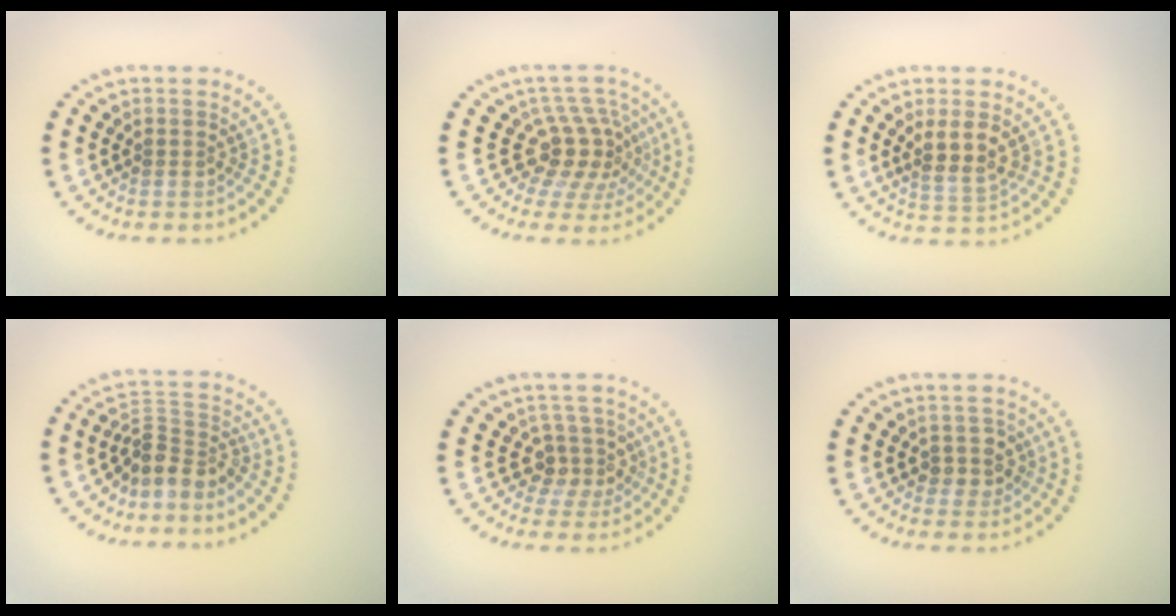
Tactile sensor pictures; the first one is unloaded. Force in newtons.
{"total": 4.3, "press": 3.1, "slide": 3.0}
{"total": 2.7, "press": 2.4, "slide": 1.2}
{"total": 3.2, "press": 2.3, "slide": 2.2}
{"total": 2.7, "press": 2.1, "slide": 1.8}
{"total": 2.0, "press": 1.7, "slide": 1.0}